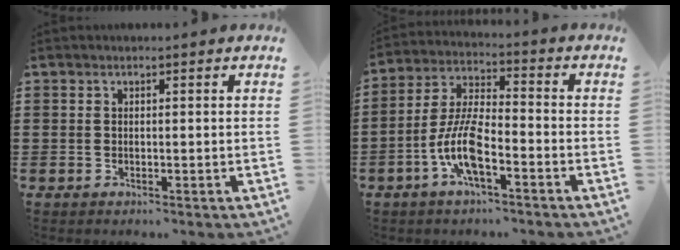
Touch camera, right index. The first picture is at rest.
{"total": 9.1, "force": [-3.9, 3.0, 7.7], "torque": [-0.179, -0.006, -0.078]}